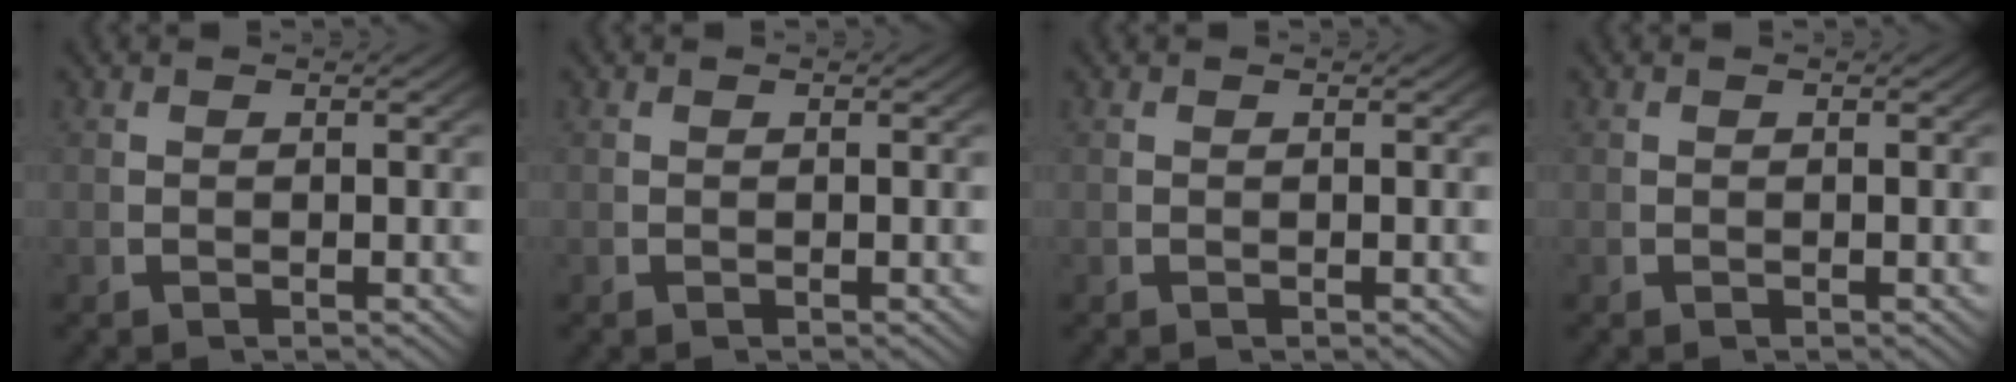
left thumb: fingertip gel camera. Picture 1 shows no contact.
{"total": 0.0}
{"total": 0.0}
{"total": 0.0}